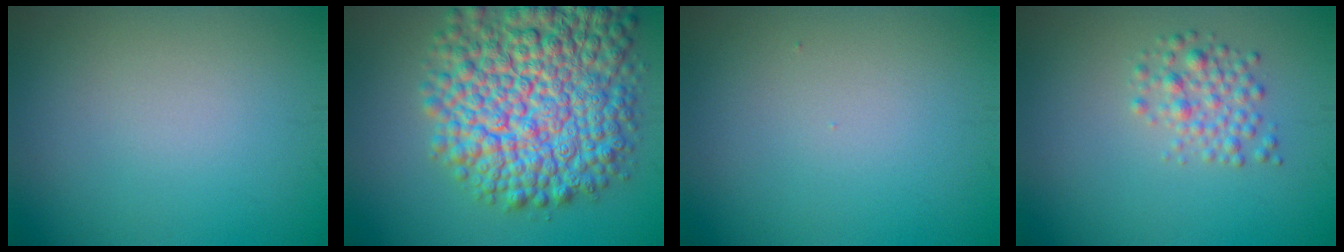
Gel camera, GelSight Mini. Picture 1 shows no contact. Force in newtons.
{"total": 13.0, "press": 13.0, "slide": 0.5}
{"total": 0.0}
{"total": 2.3, "press": 2.3, "slide": 0.1}